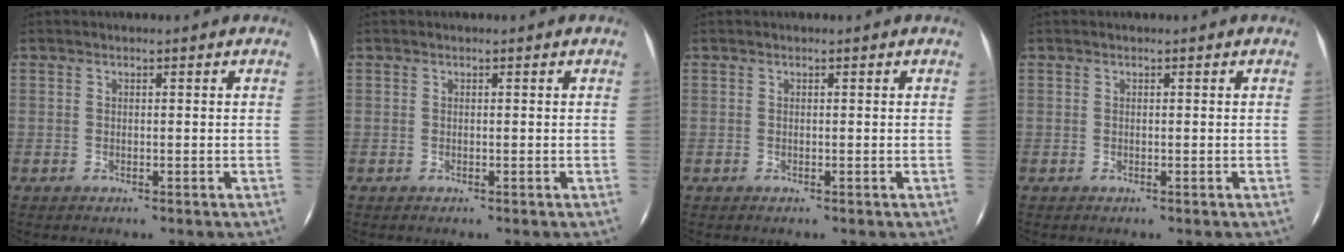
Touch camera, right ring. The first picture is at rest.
{"total": 0.0}
{"total": 0.0}
{"total": 0.0}